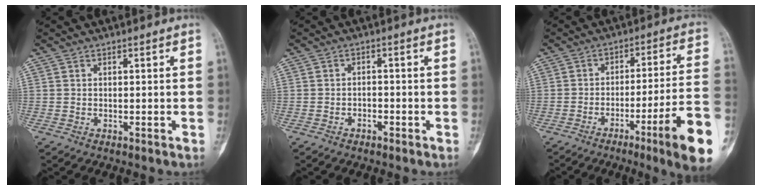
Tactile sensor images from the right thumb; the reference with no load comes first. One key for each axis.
{"total": 1.5, "fx": -0.9, "fy": 1.0, "fz": 0.7, "tx": -0.009, "ty": 0.008, "tz": -0.018}
{"total": 16.5, "fx": -7.4, "fy": 0.2, "fz": 14.8, "tx": -0.180, "ty": 0.027, "tz": -0.109}